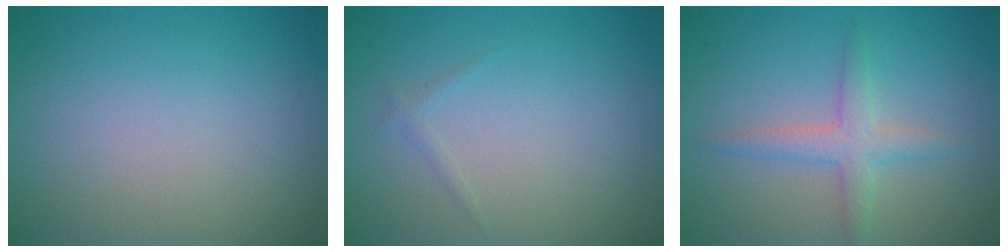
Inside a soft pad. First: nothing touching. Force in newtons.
{"total": 0.7, "press": 0.7, "slide": 0.1}
{"total": 2.7, "press": 2.7, "slide": 0.1}